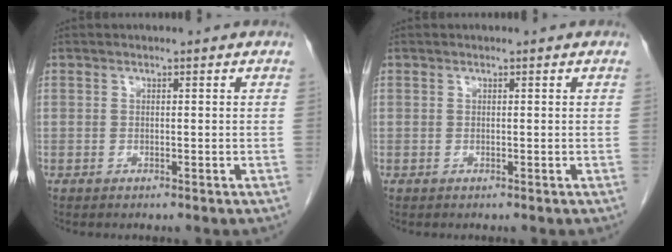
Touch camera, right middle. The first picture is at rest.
{"total": 0.0}